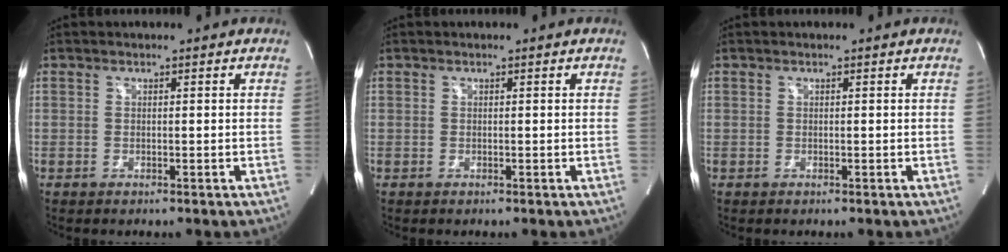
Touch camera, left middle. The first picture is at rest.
{"total": 0.0}
{"total": 0.0}